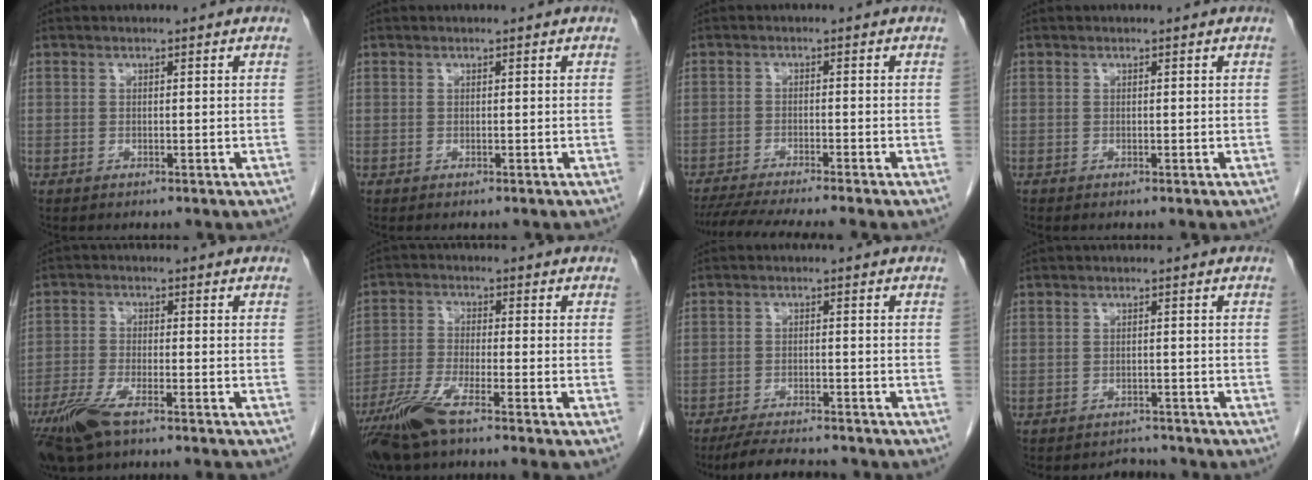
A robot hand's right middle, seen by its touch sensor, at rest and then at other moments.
{"total": 0.8, "force": [-0.7, 0.0, 0.4], "torque": [-0.003, 0.002, -0.007]}
{"total": 10.2, "force": [-8.9, -1.0, 4.9], "torque": [-0.065, -0.022, -0.141]}
{"total": 4.1, "force": [-4.0, -1.0, -0.5], "torque": [0.004, -0.007, -0.076]}
{"total": 8.3, "force": [-6.1, 1.5, 5.4], "torque": [-0.110, -0.017, -0.110]}
{"total": 7.9, "force": [-5.7, -0.1, 5.5], "torque": [-0.115, -0.024, -0.115]}
{"total": 8.3, "force": [-7.6, 1.1, 3.1], "torque": [-0.051, -0.011, -0.118]}
{"total": 2.4, "force": [-2.3, 0.6, -0.6], "torque": [0.004, -0.005, -0.033]}